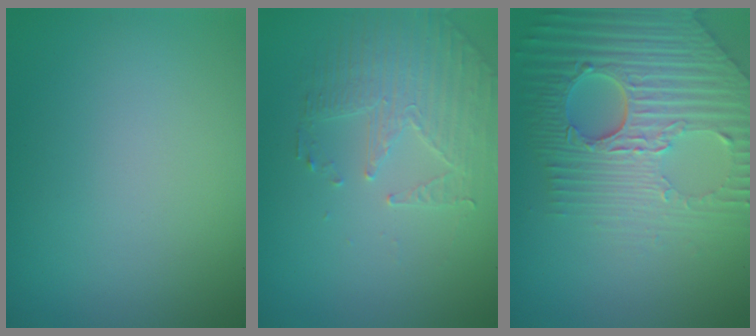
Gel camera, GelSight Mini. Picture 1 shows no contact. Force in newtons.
{"total": 2.2, "press": 1.8, "slide": 1.2}
{"total": 9.0, "press": 6.1, "slide": 6.6}